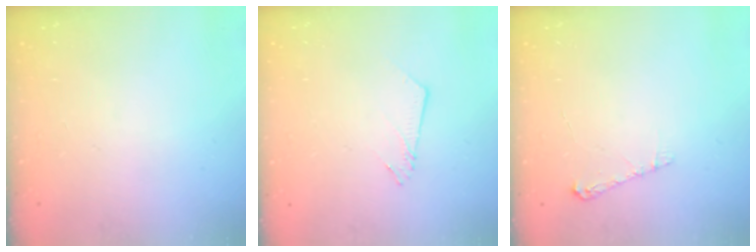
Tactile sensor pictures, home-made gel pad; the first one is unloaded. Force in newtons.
{"total": 4.2, "press": 4.2, "slide": 0.2}
{"total": 4.2, "press": 4.2, "slide": 0.5}